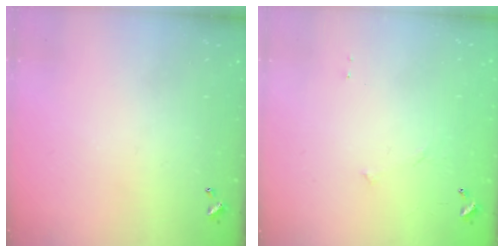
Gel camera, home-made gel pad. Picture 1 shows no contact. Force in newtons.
{"total": 7.6, "press": 7.5, "slide": 0.6}